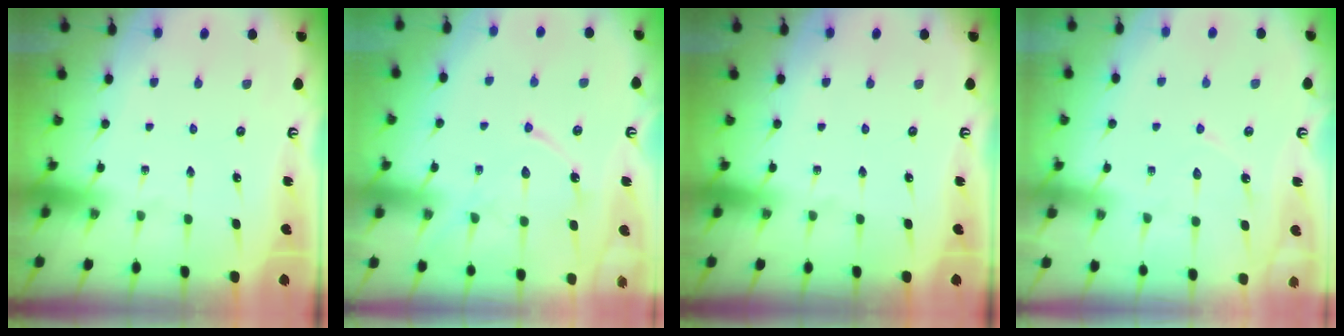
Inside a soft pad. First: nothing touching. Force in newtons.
{"total": 14.2, "press": 14.2, "slide": 1.2}
{"total": 0.0}
{"total": 6.2, "press": 6.2, "slide": 0.4}